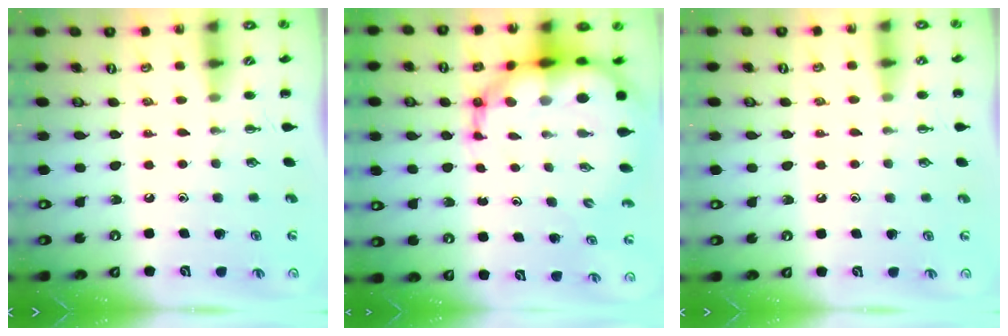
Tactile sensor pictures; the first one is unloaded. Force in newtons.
{"total": 15.9, "press": 15.3, "slide": 4.4}
{"total": 5.0, "press": 4.7, "slide": 1.7}